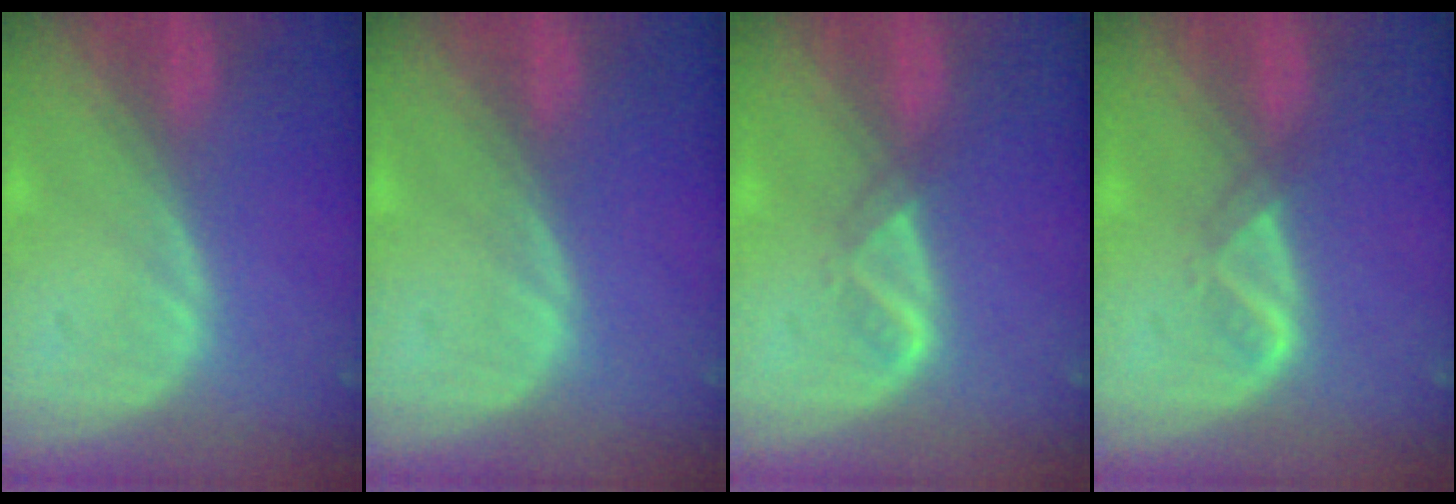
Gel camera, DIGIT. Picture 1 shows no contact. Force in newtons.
{"total": 0.0}
{"total": 1.9, "press": 1.8, "slide": 0.7}
{"total": 1.9, "press": 1.8, "slide": 0.7}